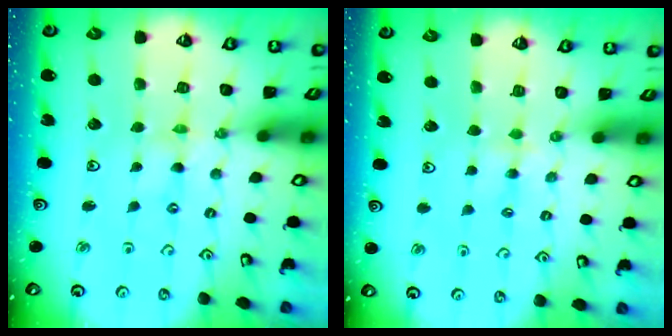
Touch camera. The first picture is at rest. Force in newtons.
{"total": 2.7, "press": 2.6, "slide": 0.4}